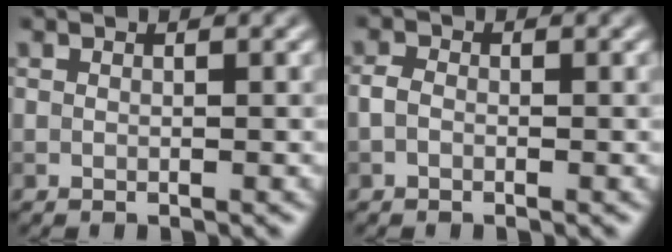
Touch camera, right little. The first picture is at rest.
{"total": 1.1, "force": [-0.5, 0.8, 0.6], "torque": [-0.014, 0.001, -0.013]}